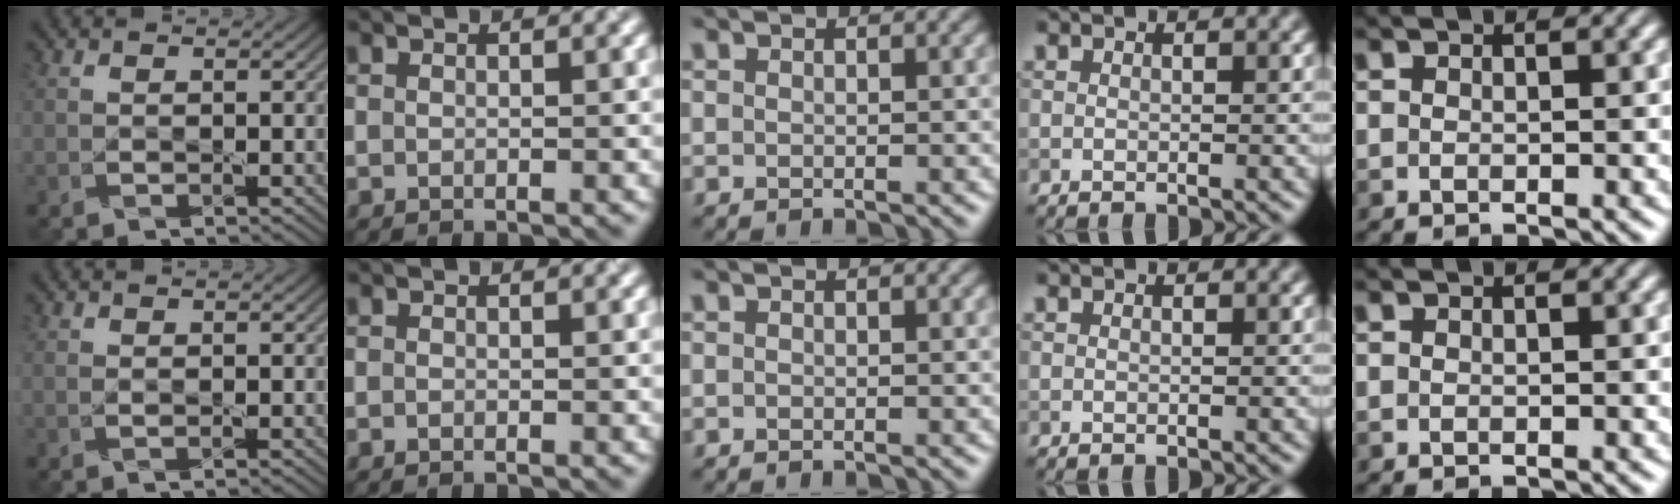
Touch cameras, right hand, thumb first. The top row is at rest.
{"thumb": {"total": 0.7, "force": [0.5, 0.0, 0.4], "torque": [-0.011, 0.002, 0.009]}}